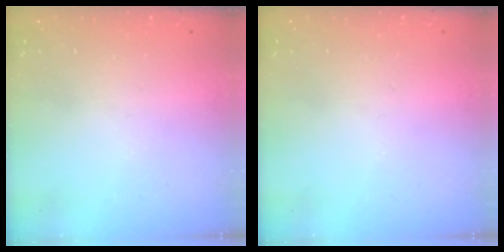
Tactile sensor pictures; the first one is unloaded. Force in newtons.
{"total": 0.0}